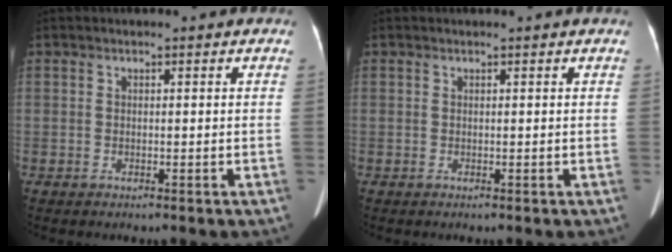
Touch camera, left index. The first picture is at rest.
{"total": 0.7, "force": [0.6, 0.0, 0.3], "torque": [-0.005, 0.007, 0.011]}